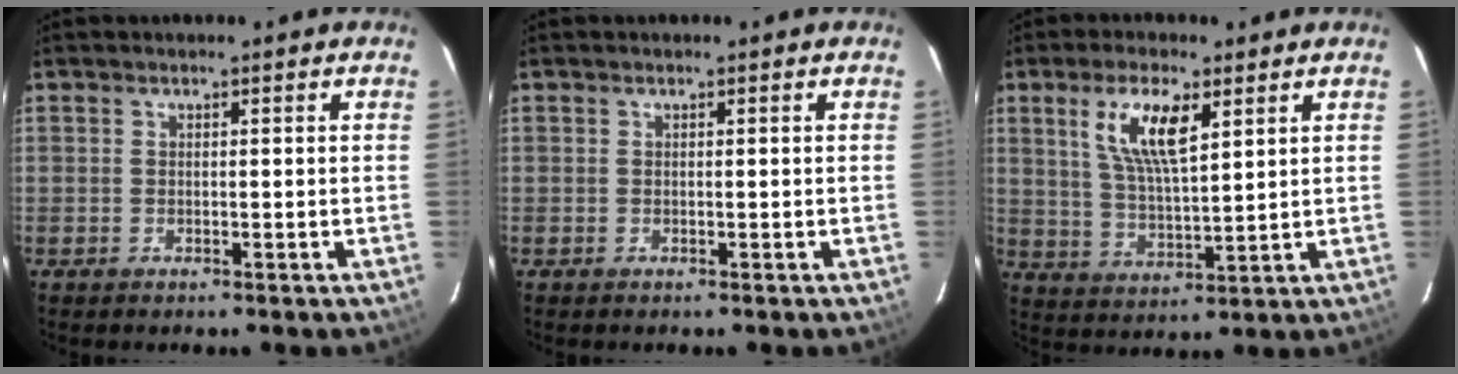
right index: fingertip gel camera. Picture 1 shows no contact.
{"total": 0.0}
{"total": 9.7, "force": [4.3, 3.1, 8.0], "torque": [-0.152, 0.004, 0.087]}